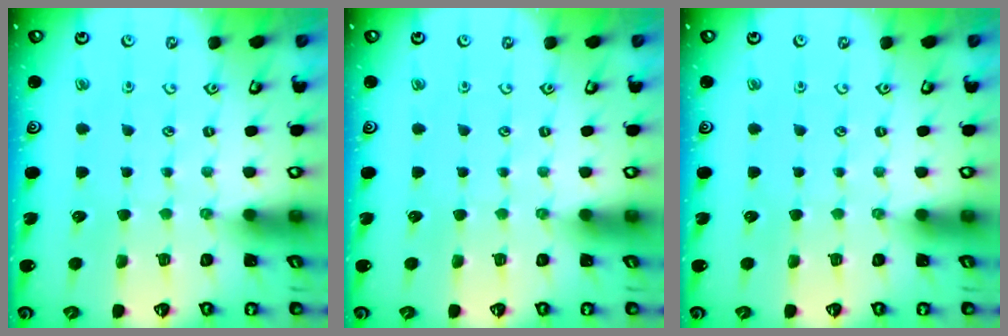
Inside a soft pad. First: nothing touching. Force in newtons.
{"total": 0.0}
{"total": 0.0}